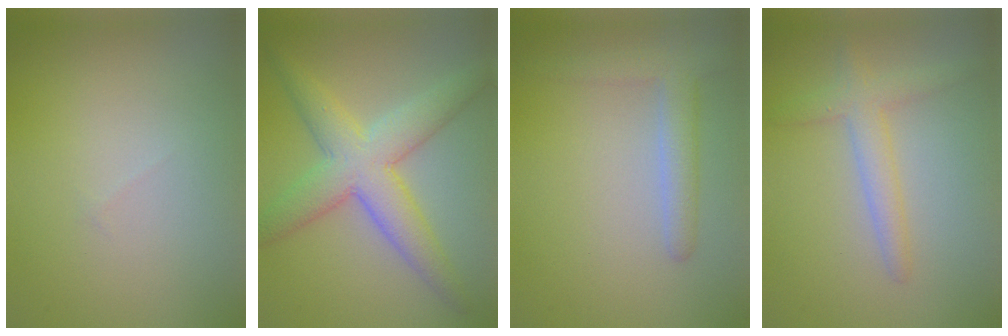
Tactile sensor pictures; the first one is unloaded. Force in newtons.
{"total": 6.3, "press": 6.3, "slide": 0.3}
{"total": 2.9, "press": 2.9, "slide": 0.2}
{"total": 2.7, "press": 2.6, "slide": 0.1}